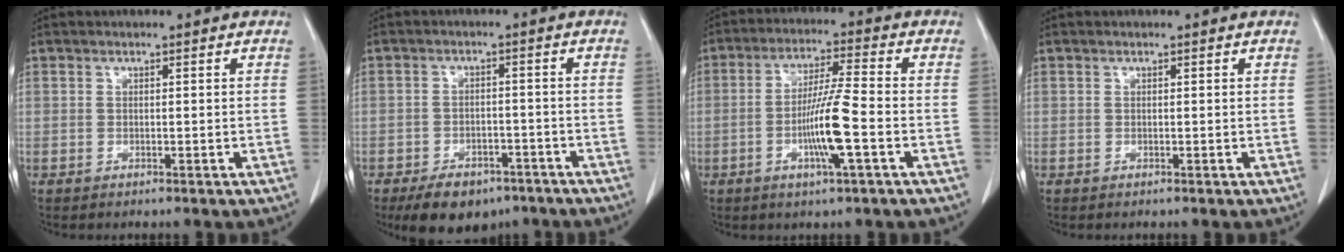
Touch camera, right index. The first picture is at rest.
{"total": 9.0, "force": [-6.6, 4.6, 4.0], "torque": [-0.062, 0.000, -0.096]}
{"total": 9.3, "force": [-2.6, -0.2, 8.9], "torque": [-0.170, -0.007, -0.052]}
{"total": 0.0}